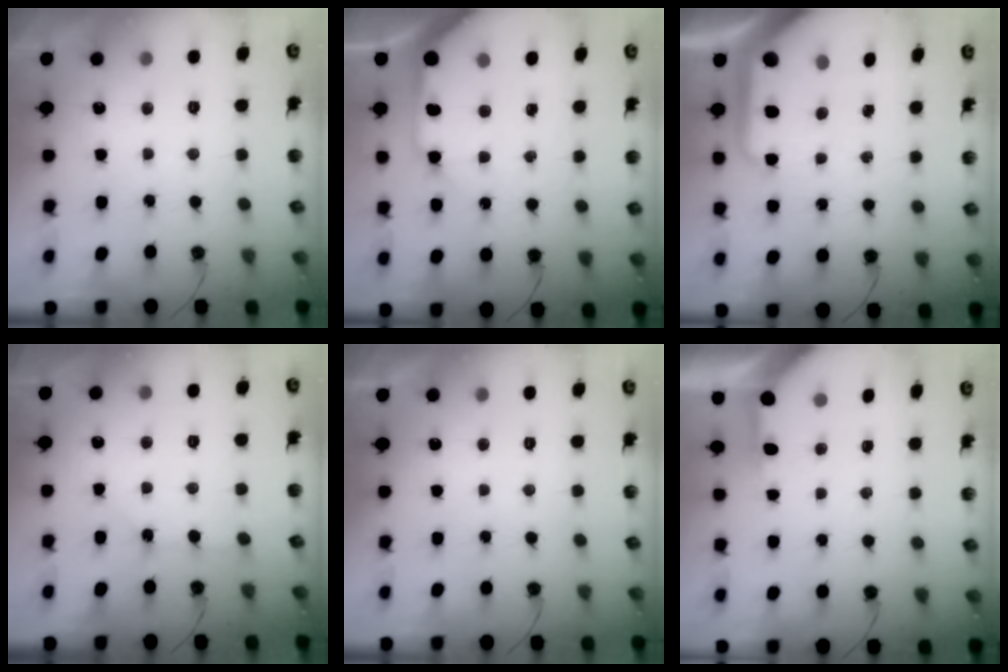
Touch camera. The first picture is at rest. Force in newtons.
{"total": 13.2, "press": 13.1, "slide": 2.1}
{"total": 12.6, "press": 12.5, "slide": 1.6}
{"total": 1.7, "press": 1.7, "slide": 0.3}
{"total": 0.0}
{"total": 3.8, "press": 3.8, "slide": 0.4}